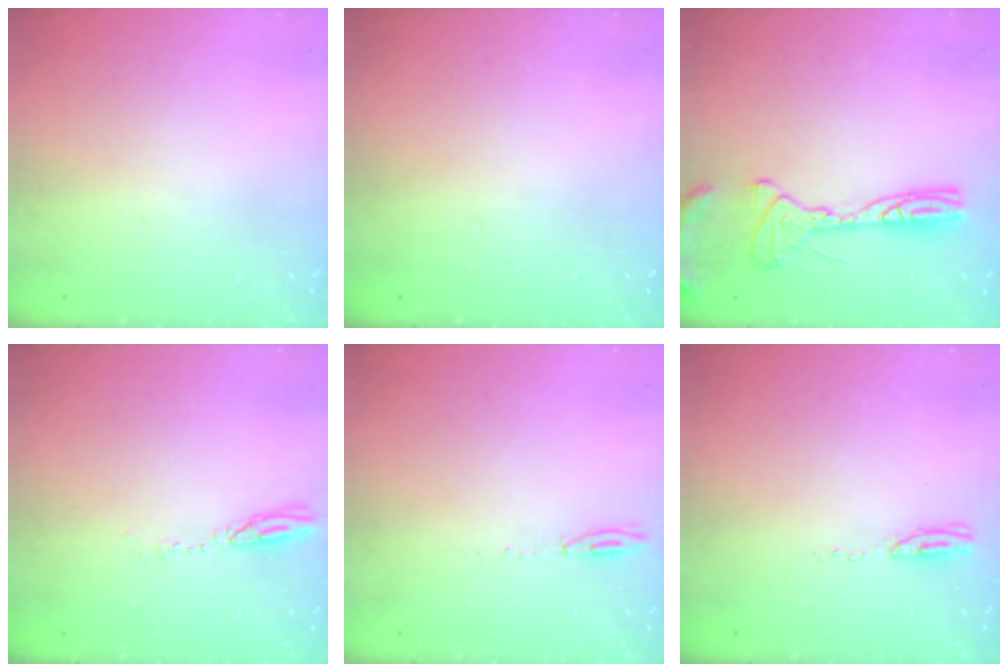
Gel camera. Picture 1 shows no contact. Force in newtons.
{"total": 0.0}
{"total": 12.5, "press": 12.3, "slide": 2.3}
{"total": 3.9, "press": 3.8, "slide": 0.4}
{"total": 3.4, "press": 3.3, "slide": 0.8}
{"total": 4.0, "press": 3.9, "slide": 1.2}